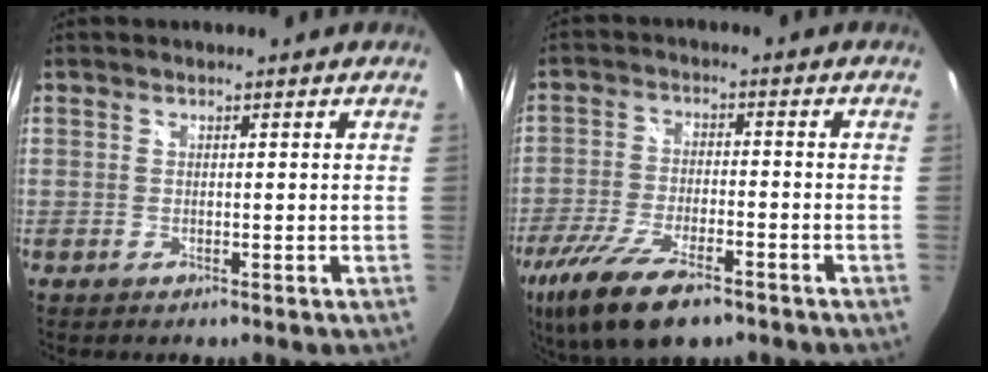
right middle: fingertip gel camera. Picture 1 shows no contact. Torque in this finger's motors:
{"motor_torque": [1.13, -1.01, 0.42, 0.10]}